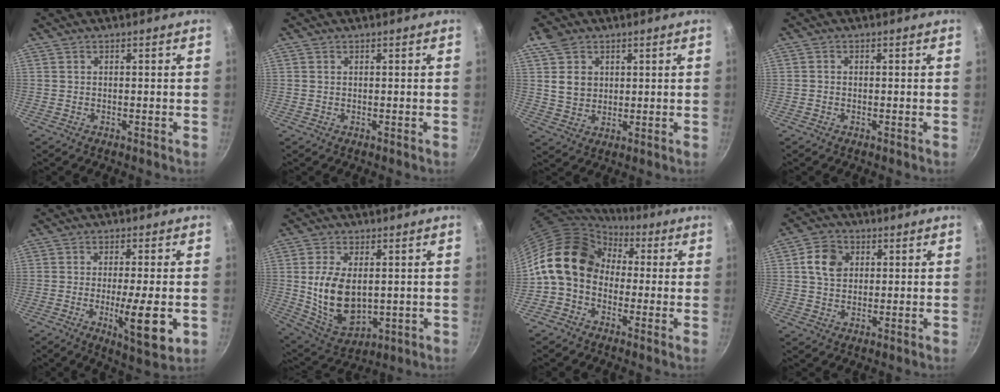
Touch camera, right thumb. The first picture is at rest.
{"total": 0.5, "force": [0.2, 0.4, 0.2], "torque": [-0.006, 0.002, 0.002]}
{"total": 7.4, "force": [2.4, 6.0, 3.7], "torque": [-0.041, -0.010, 0.044]}
{"total": 0.7, "force": [-0.2, 0.6, 0.3], "torque": [-0.005, 0.003, -0.004]}
{"total": 10.6, "force": [-2.5, 2.2, 10.1], "torque": [-0.153, -0.007, -0.035]}
{"total": 13.4, "force": [1.0, 8.0, 10.7], "torque": [-0.184, -0.016, 0.039]}
{"total": 14.3, "force": [1.3, 11.3, 8.6], "torque": [-0.121, 0.035, 0.000]}
{"total": 6.8, "force": [1.8, 5.4, 3.7], "torque": [-0.049, 0.006, 0.025]}